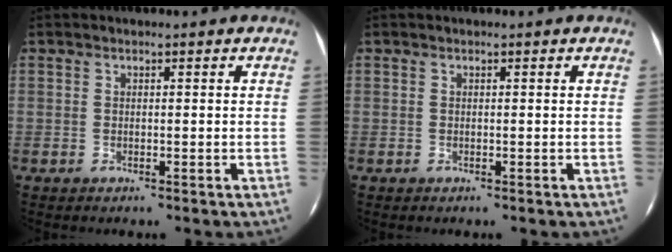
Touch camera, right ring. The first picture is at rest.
{"total": 0.0}